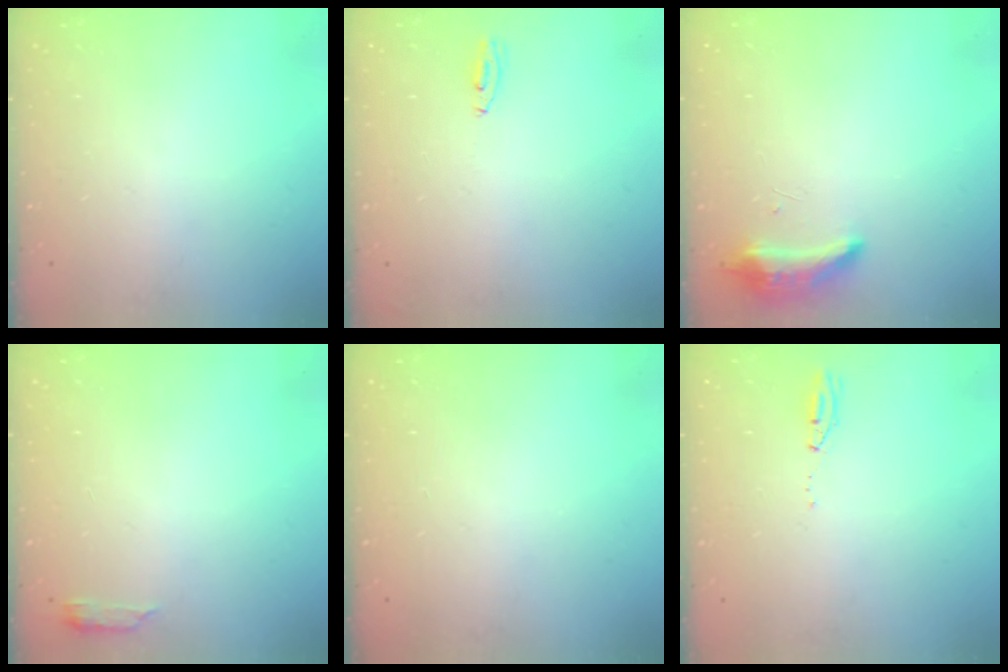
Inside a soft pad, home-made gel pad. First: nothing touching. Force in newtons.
{"total": 3.3, "press": 3.0, "slide": 1.5}
{"total": 13.6, "press": 9.8, "slide": 9.5}
{"total": 2.9, "press": 2.9, "slide": 0.5}
{"total": 0.0}
{"total": 15.4, "press": 4.4, "slide": 14.7}